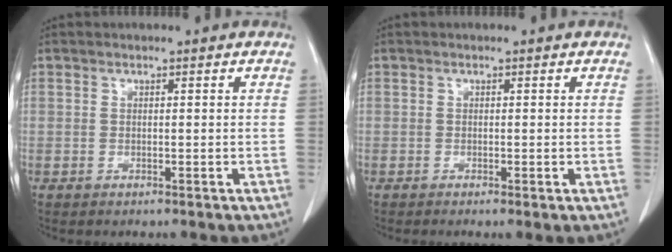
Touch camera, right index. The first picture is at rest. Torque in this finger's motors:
{"motor_torque": [0.32, -0.31, 0.19, 0.03]}